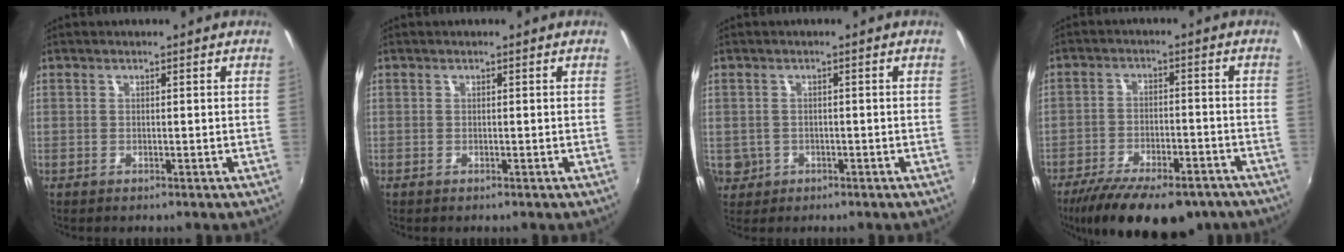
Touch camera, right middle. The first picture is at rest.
{"total": 0.0}
{"total": 4.9, "force": [-1.0, 4.5, 1.5], "torque": [-0.045, -0.002, -0.005]}
{"total": 19.2, "force": [-14.2, 7.1, 10.9], "torque": [-0.210, -0.039, -0.207]}